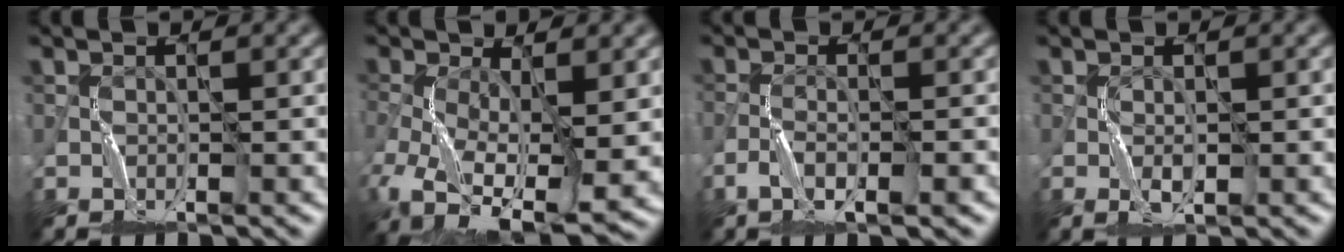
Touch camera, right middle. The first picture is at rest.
{"total": 12.4, "force": [-4.1, 5.8, 10.2], "torque": [-0.212, -0.039, -0.058]}
{"total": 3.2, "force": [-1.6, 0.8, 2.6], "torque": [-0.056, 0.001, -0.031]}
{"total": 1.6, "force": [-0.4, 0.7, 1.4], "torque": [-0.030, 0.000, -0.007]}